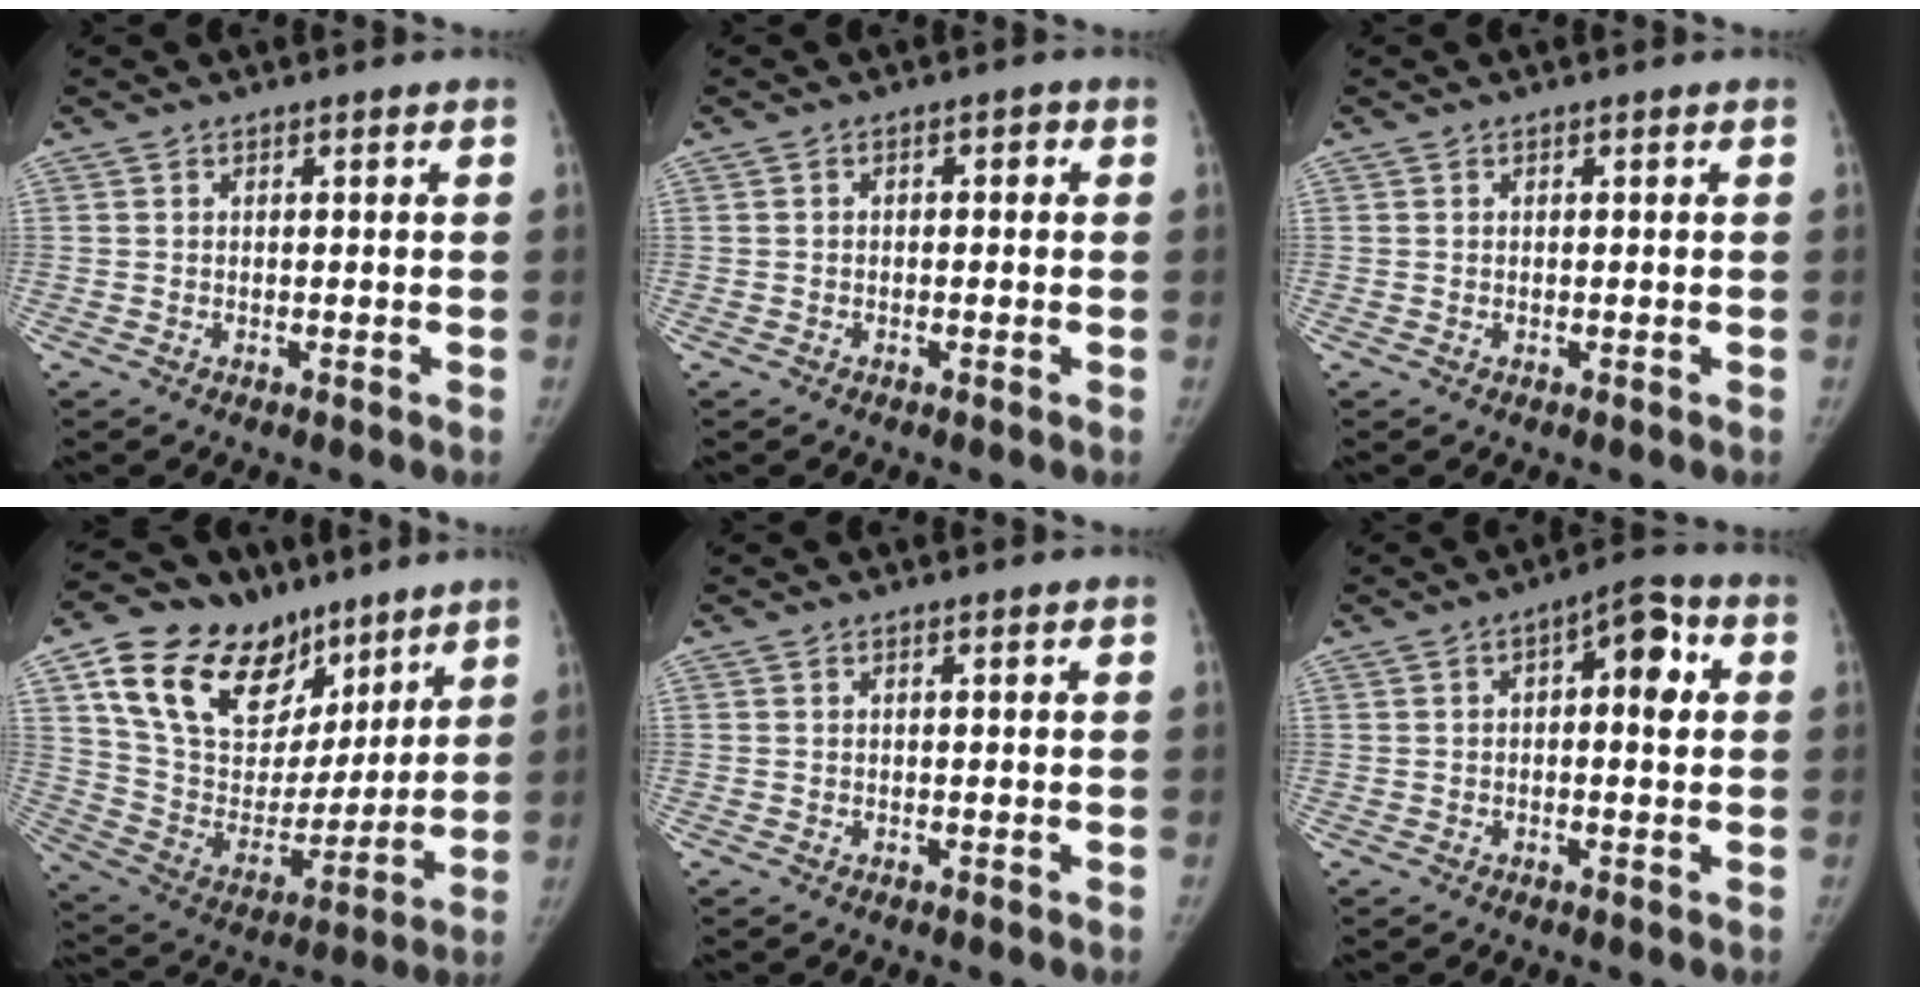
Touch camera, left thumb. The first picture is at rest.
{"total": 1.6, "force": [-0.1, 1.2, 1.1], "torque": [-0.004, 0.008, -0.008]}
{"total": 0.0}
{"total": 26.8, "force": [15.4, 16.2, 14.6], "torque": [-0.217, -0.024, 0.276]}
{"total": 0.0}
{"total": 7.6, "force": [1.2, 3.6, 6.6], "torque": [-0.068, 0.023, 0.008]}